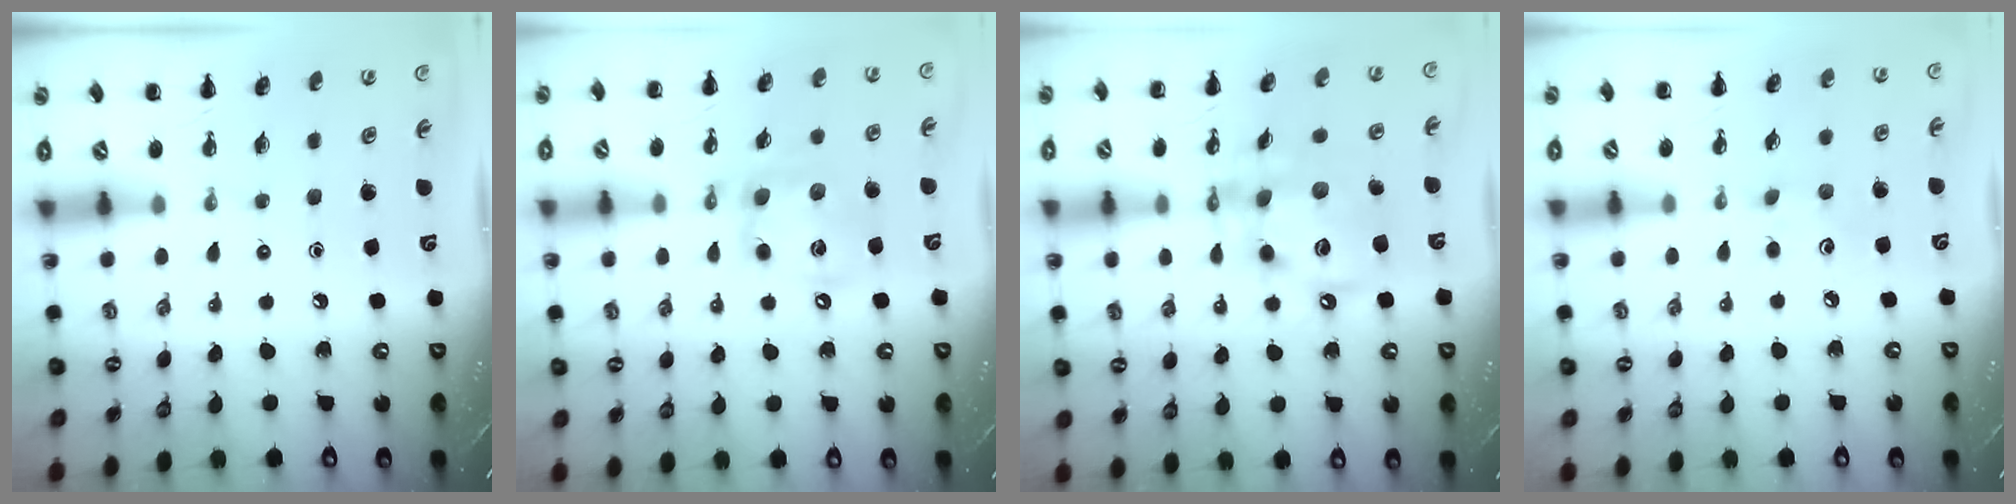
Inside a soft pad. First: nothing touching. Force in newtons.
{"total": 13.9, "press": 13.7, "slide": 2.3}
{"total": 13.5, "press": 13.4, "slide": 2.0}
{"total": 7.1, "press": 6.9, "slide": 1.6}